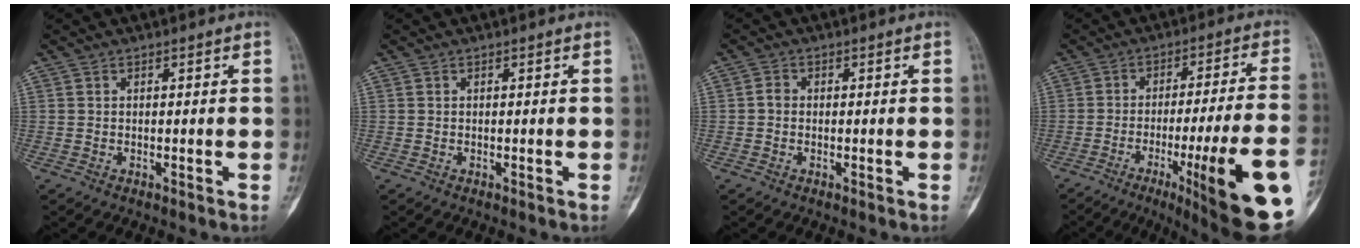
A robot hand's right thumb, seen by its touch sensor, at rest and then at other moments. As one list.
[{"total": 0.0}, {"total": 1.4, "force": [-0.2, 1.2, 0.8], "torque": [-0.009, 0.004, -0.007]}, {"total": 22.3, "force": [-8.0, 2.1, 20.7], "torque": [-0.244, 0.006, -0.108]}]